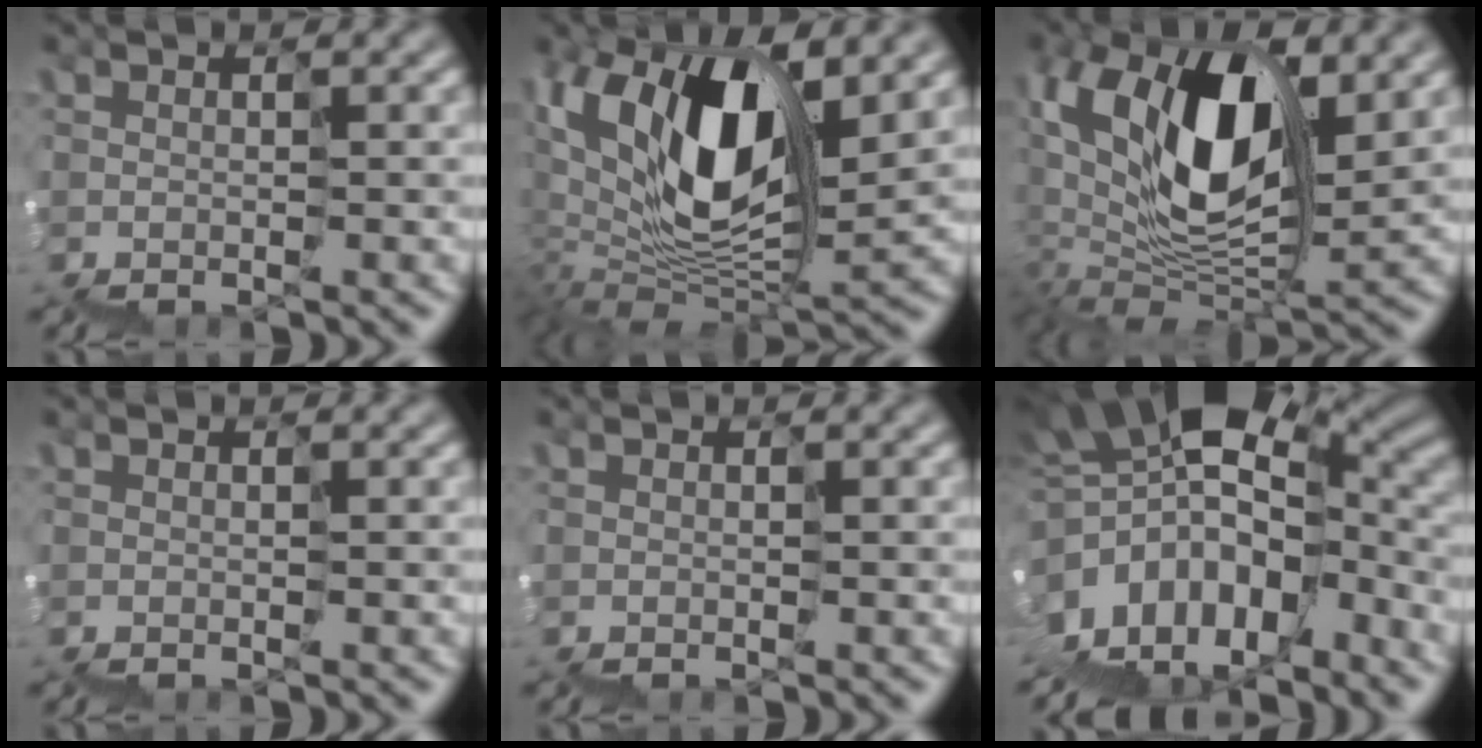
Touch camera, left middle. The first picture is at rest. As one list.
[{"total": 11.0, "force": [4.4, 5.8, 8.2], "torque": [-0.183, 0.003, 0.090]}, {"total": 12.0, "force": [3.7, 6.6, 9.3], "torque": [-0.212, 0.006, 0.071]}, {"total": 0.0}, {"total": 0.0}, {"total": 12.4, "force": [-2.8, 8.3, 8.8], "torque": [-0.188, 0.013, -0.032]}]